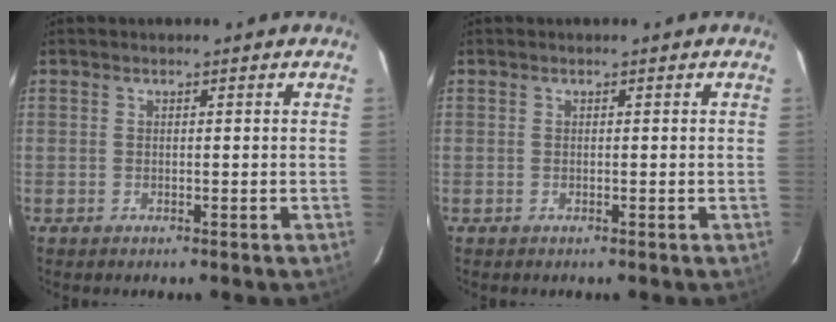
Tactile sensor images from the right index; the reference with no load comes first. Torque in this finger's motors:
{"motor_torque": [-0.02, -0.01, 0.00, 0.00]}